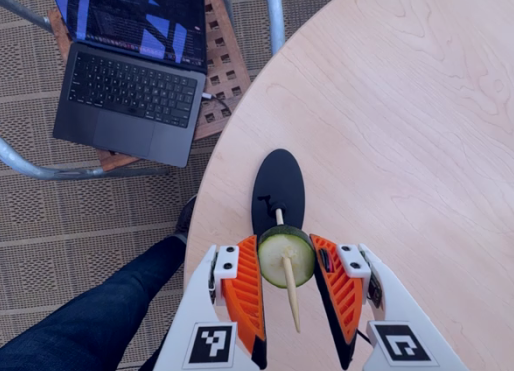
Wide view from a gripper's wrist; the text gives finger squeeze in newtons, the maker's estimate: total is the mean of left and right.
{"total": 9.5, "left": 8.7, "right": 10.3}